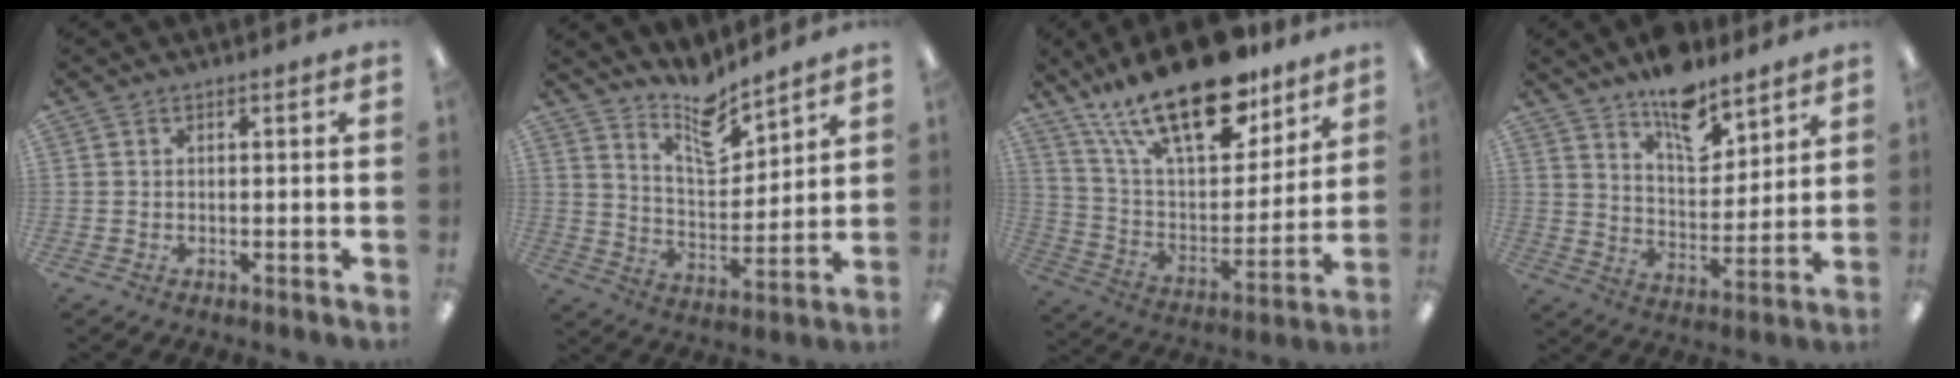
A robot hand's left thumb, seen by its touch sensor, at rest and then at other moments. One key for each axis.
{"total": 11.1, "fx": 9.5, "fy": 3.6, "fz": 4.5, "tx": -0.072, "ty": -0.069, "tz": 0.172}
{"total": 24.5, "fx": 17.6, "fy": 9.2, "fz": 14.4, "tx": -0.264, "ty": -0.110, "tz": 0.298}
{"total": 12.6, "fx": 9.8, "fy": 5.3, "fz": 5.8, "tx": -0.079, "ty": -0.064, "tz": 0.174}